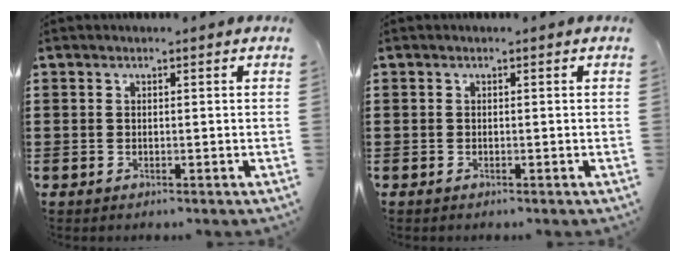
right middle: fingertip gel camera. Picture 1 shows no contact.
{"total": 0.0}